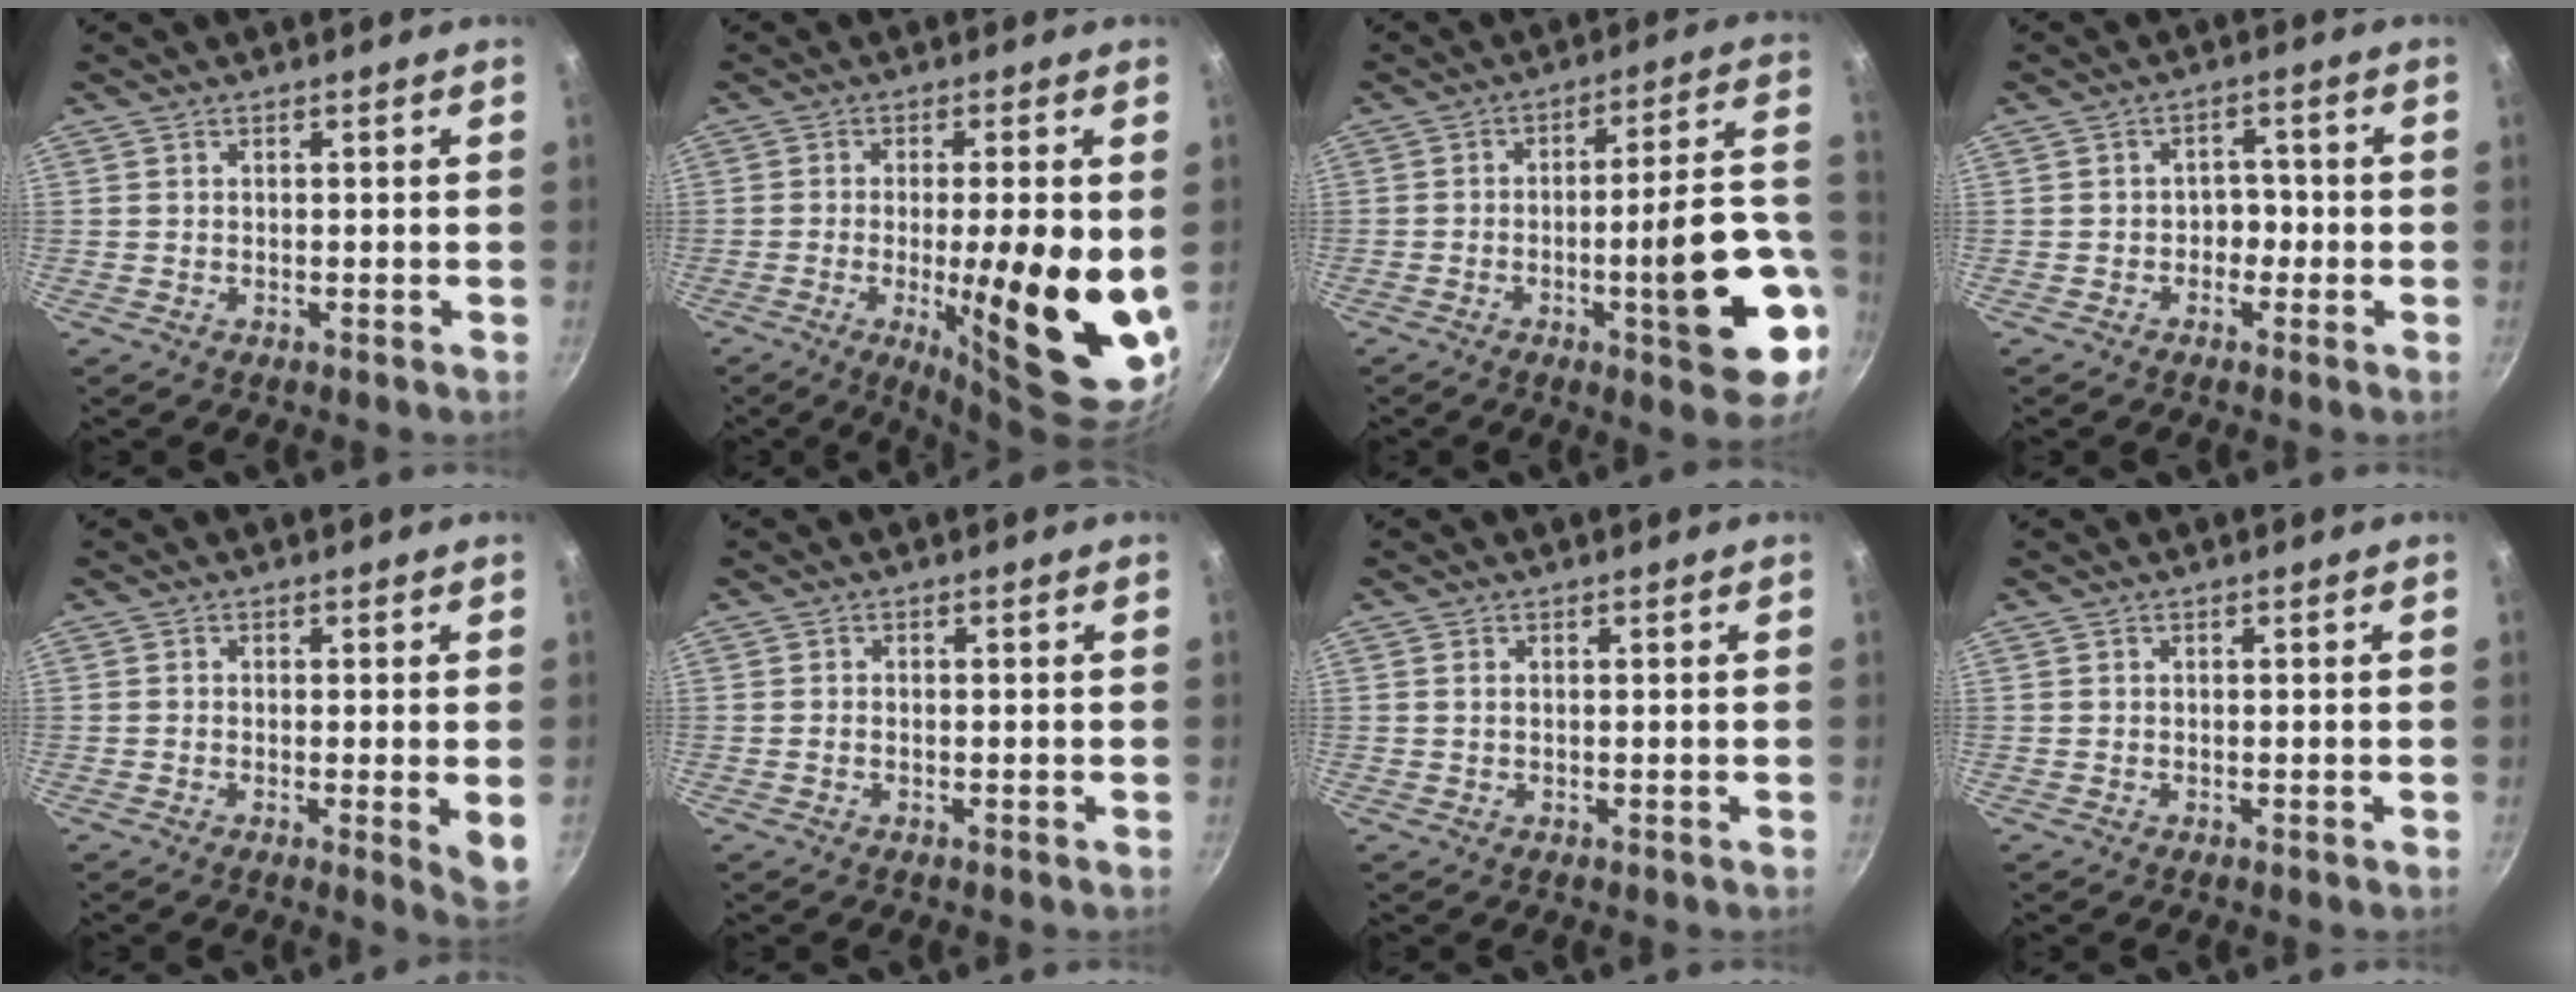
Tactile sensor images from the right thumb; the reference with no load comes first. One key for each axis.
{"total": 17.9, "fx": -2.1, "fy": 4.0, "fz": 17.3, "tx": -0.245, "ty": -0.015, "tz": -0.027}
{"total": 18.0, "fx": -4.7, "fy": 4.4, "fz": 16.8, "tx": -0.209, "ty": 0.030, "tz": -0.061}
{"total": 3.3, "fx": -1.1, "fy": 2.6, "fz": 1.6, "tx": 0.011, "ty": 0.017, "tz": -0.019}
{"total": 4.5, "fx": -0.4, "fy": 0.5, "fz": 4.4, "tx": -0.062, "ty": -0.013, "tz": -0.007}
{"total": 0.6, "fx": -0.2, "fy": 0.4, "fz": 0.4, "tx": -0.008, "ty": 0.003, "tz": -0.005}
{"total": 0.6, "fx": 0.2, "fy": 0.3, "fz": 0.5, "tx": -0.010, "ty": 0.000, "tz": 0.003}
{"total": 0.0}